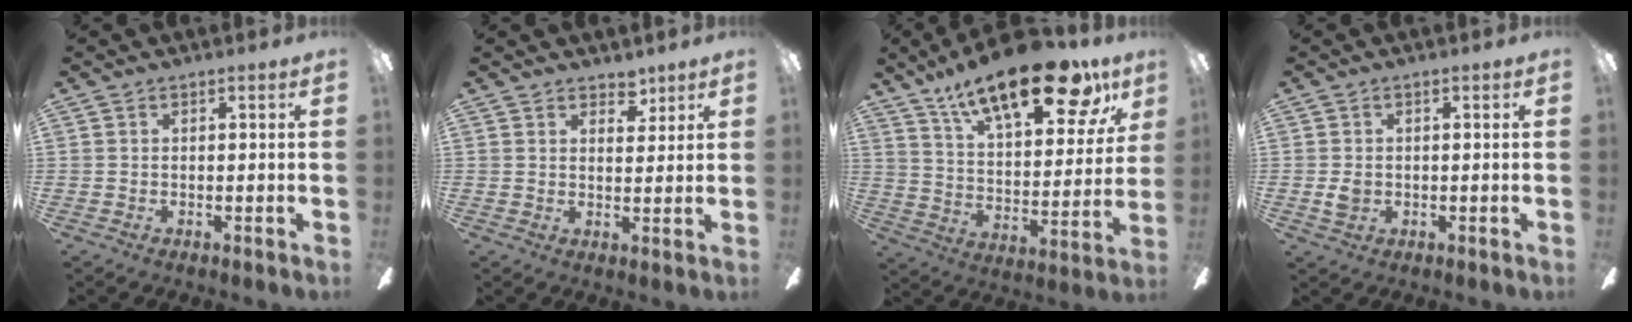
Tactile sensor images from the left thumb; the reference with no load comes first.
{"total": 4.2, "force": [3.5, 2.0, 0.9], "torque": [0.006, -0.022, 0.061]}
{"total": 24.7, "force": [16.5, 8.7, 16.1], "torque": [-0.244, -0.102, 0.269]}
{"total": 2.6, "force": [-0.2, 2.1, 1.5], "torque": [-0.020, 0.003, -0.006]}